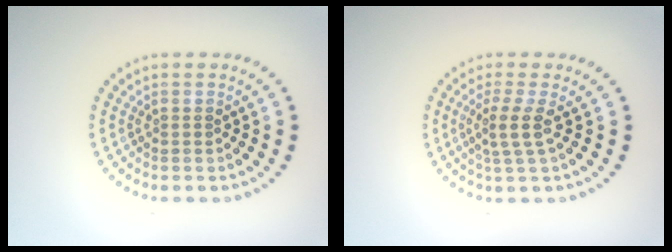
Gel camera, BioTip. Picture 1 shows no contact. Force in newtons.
{"total": 2.3, "press": 1.7, "slide": 1.5}